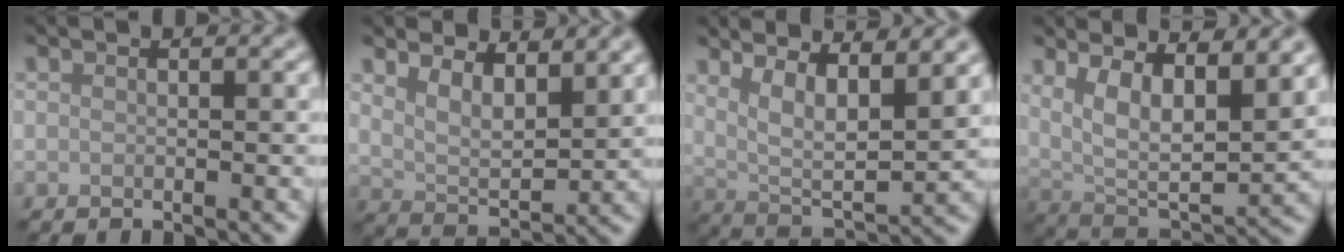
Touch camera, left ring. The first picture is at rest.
{"total": 4.8, "force": [3.2, 2.1, 2.9], "torque": [-0.059, -0.008, 0.053]}
{"total": 7.9, "force": [4.1, 2.4, 6.3], "torque": [-0.096, 0.000, 0.068]}
{"total": 10.6, "force": [4.8, 4.0, 8.5], "torque": [-0.135, 0.004, 0.076]}